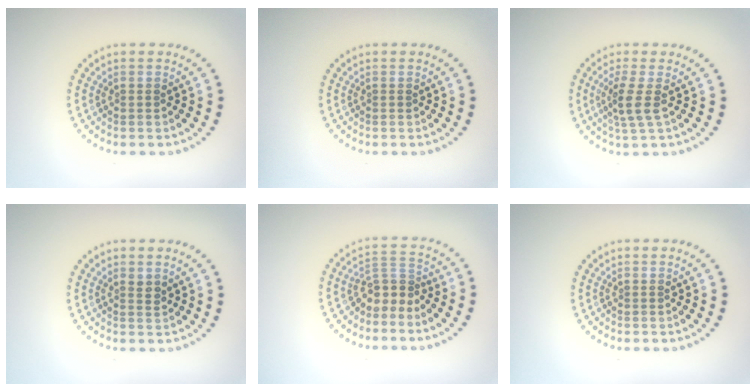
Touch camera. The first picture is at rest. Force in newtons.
{"total": 0.0}
{"total": 2.5, "press": 1.9, "slide": 1.6}
{"total": 0.9, "press": 0.8, "slide": 0.5}
{"total": 2.6, "press": 1.8, "slide": 1.9}
{"total": 0.0}